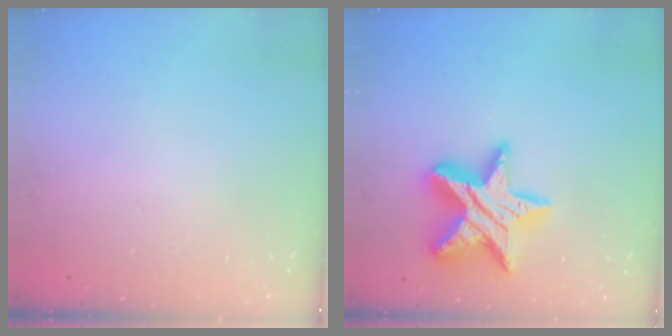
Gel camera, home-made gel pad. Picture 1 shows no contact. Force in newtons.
{"total": 16.9, "press": 16.9, "slide": 1.3}